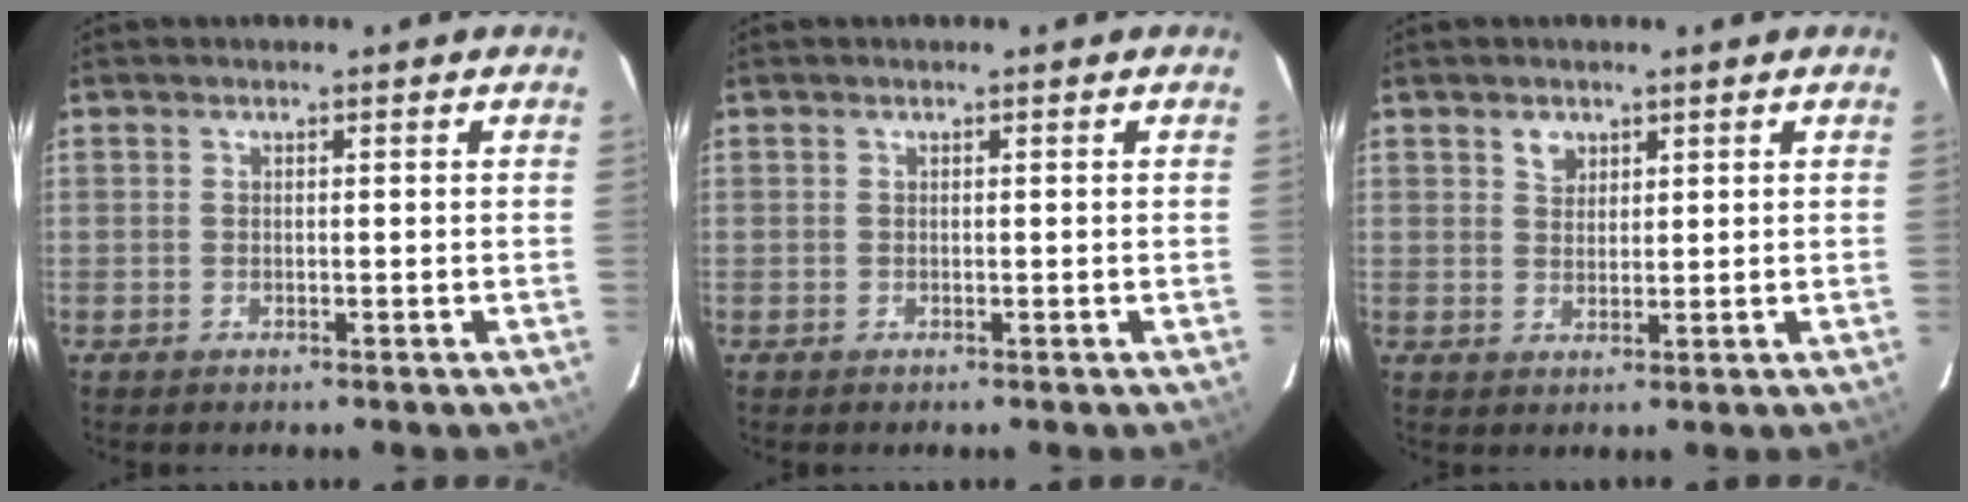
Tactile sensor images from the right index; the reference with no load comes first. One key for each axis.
{"total": 0.0}
{"total": 2.6, "fx": 1.5, "fy": 1.9, "fz": 0.8, "tx": -0.008, "ty": 0.007, "tz": 0.027}